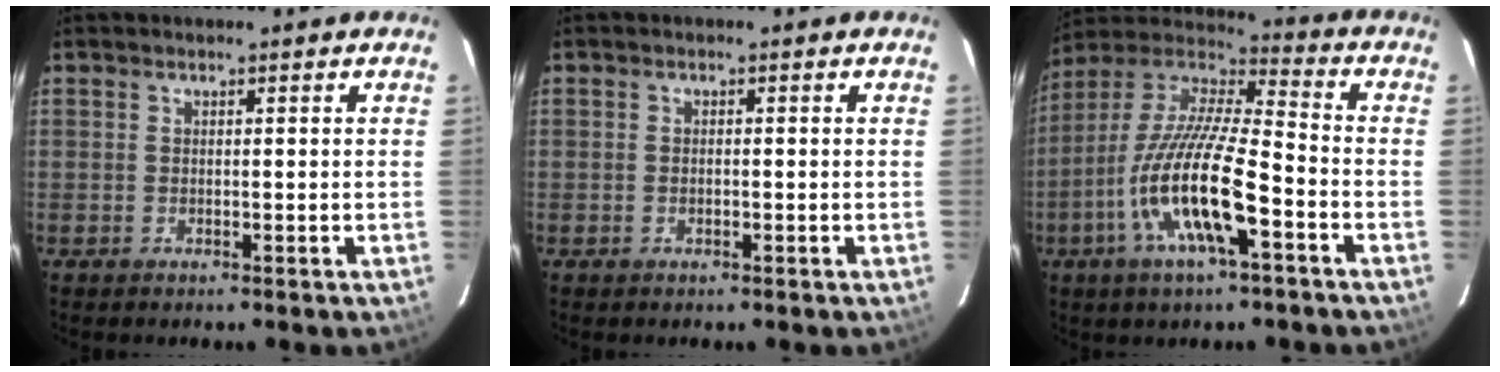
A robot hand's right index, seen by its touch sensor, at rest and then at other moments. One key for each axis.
{"total": 0.7, "fx": -0.3, "fy": 0.4, "fz": 0.5, "tx": -0.011, "ty": 0.002, "tz": -0.005}
{"total": 17.8, "fx": -7.0, "fy": 3.7, "fz": 15.9, "tx": -0.312, "ty": -0.018, "tz": -0.141}